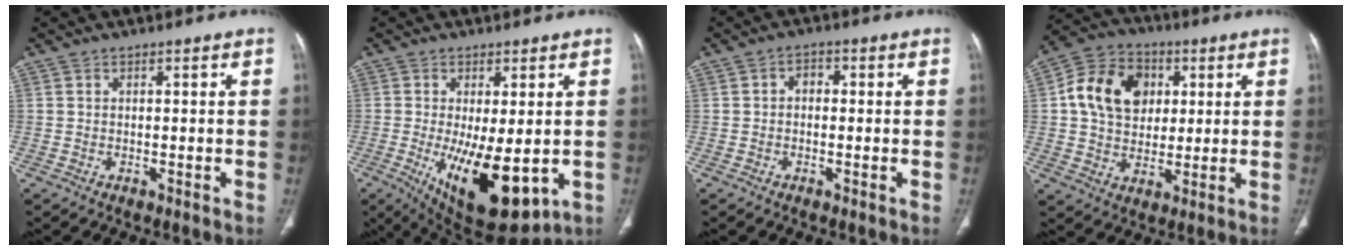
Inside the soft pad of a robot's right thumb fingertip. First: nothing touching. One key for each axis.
{"total": 15.1, "fx": -3.1, "fy": 6.0, "fz": 13.6, "tx": -0.217, "ty": -0.028, "tz": -0.025}
{"total": 2.3, "fx": 0.0, "fy": 1.7, "fz": 1.6, "tx": -0.013, "ty": 0.010, "tz": -0.008}
{"total": 14.4, "fx": 3.1, "fy": 11.2, "fz": 8.5, "tx": -0.127, "ty": 0.007, "tz": 0.048}